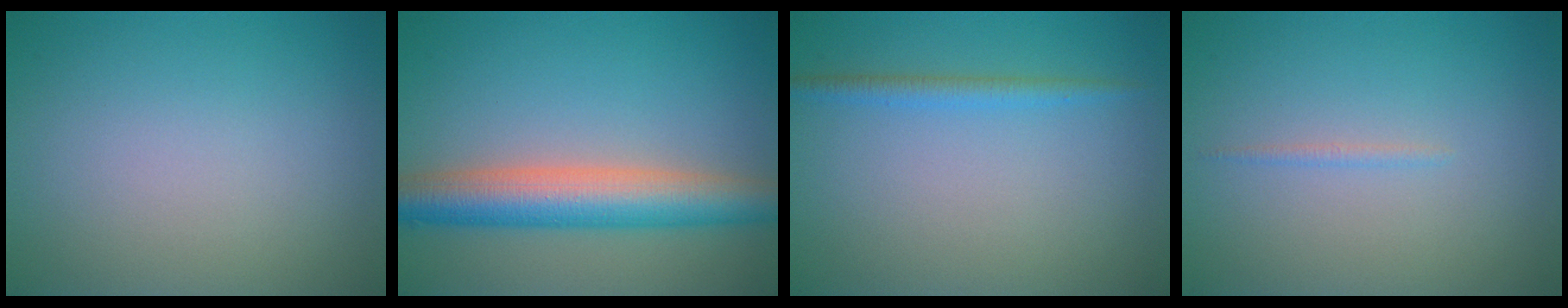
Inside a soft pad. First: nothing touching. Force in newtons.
{"total": 6.9, "press": 6.9, "slide": 0.4}
{"total": 1.6, "press": 1.6, "slide": 0.0}
{"total": 0.6, "press": 0.6, "slide": 0.1}